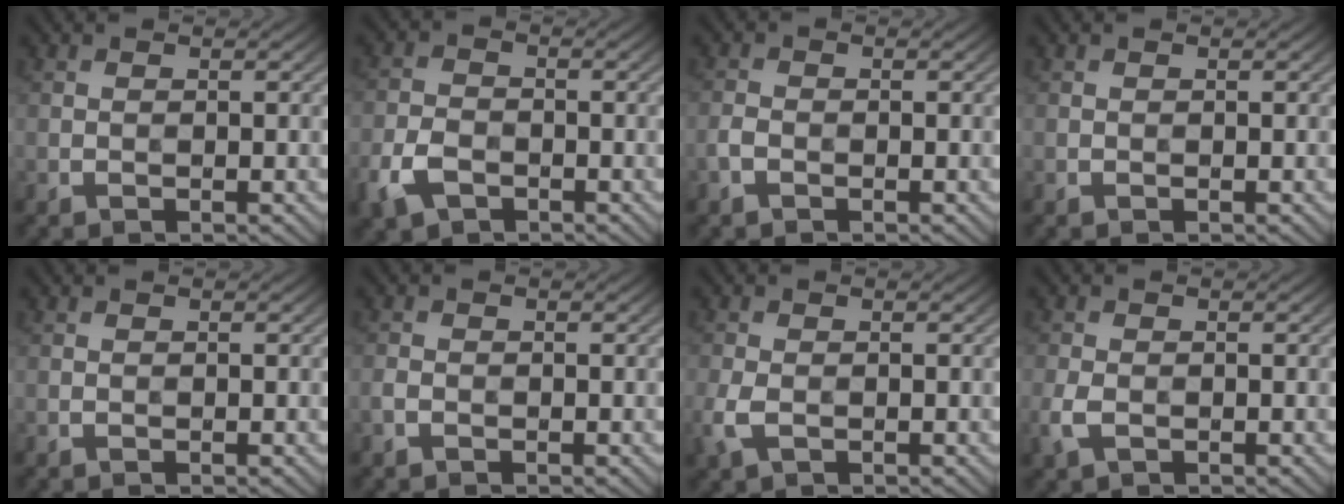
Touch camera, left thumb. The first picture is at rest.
{"total": 5.0, "force": [-2.7, 3.2, 2.8], "torque": [-0.069, -0.007, -0.061]}
{"total": 1.6, "force": [-0.9, 1.0, 0.9], "torque": [-0.021, 0.000, -0.023]}
{"total": 0.0}
{"total": 0.0}
{"total": 1.2, "force": [-0.7, 0.7, 0.6], "torque": [-0.016, 0.000, -0.016]}
{"total": 3.1, "force": [-1.1, 1.9, 2.2], "torque": [-0.066, -0.008, -0.025]}
{"total": 2.7, "force": [-1.0, 1.7, 1.9], "torque": [-0.056, -0.007, -0.023]}